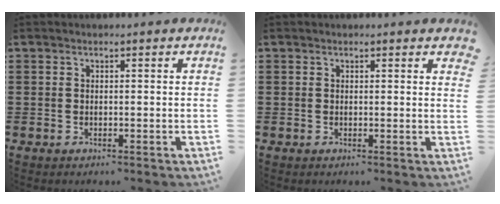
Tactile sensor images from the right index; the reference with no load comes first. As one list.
[{"total": 0.6, "force": [0.4, 0.3, 0.3], "torque": [-0.006, 0.003, 0.008]}]